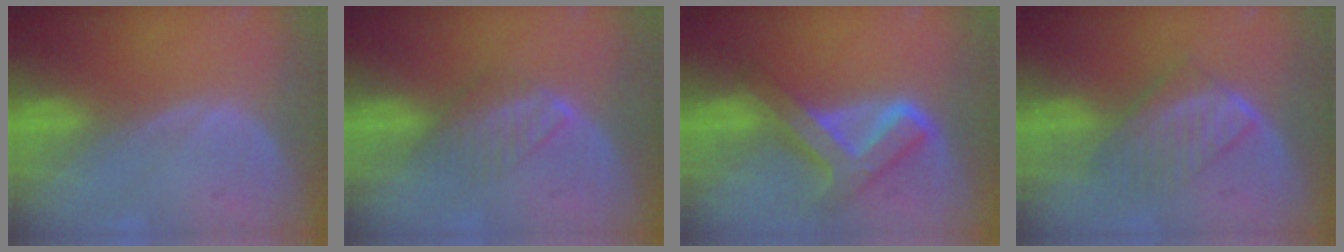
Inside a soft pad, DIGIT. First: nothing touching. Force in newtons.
{"total": 4.1, "press": 4.1, "slide": 0.8}
{"total": 8.4, "press": 8.3, "slide": 0.7}
{"total": 6.5, "press": 6.3, "slide": 1.7}